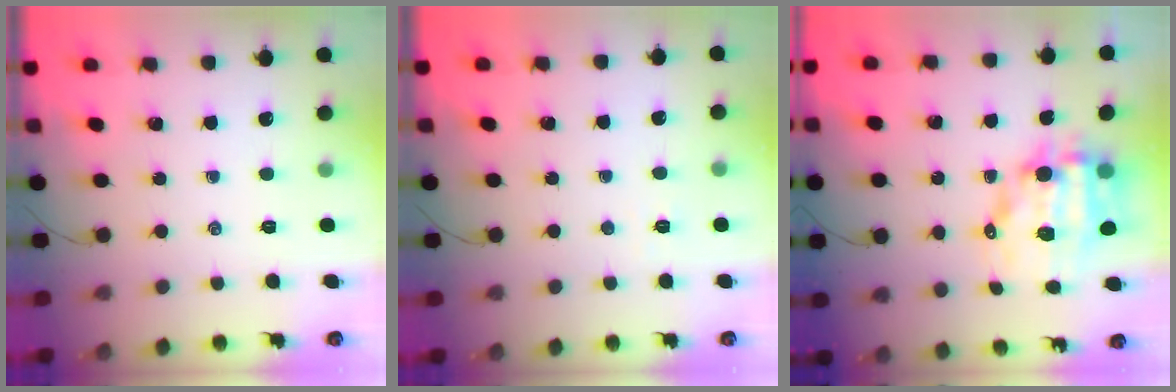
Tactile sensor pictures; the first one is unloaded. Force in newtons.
{"total": 2.4, "press": 2.3, "slide": 0.7}
{"total": 11.5, "press": 11.2, "slide": 2.7}